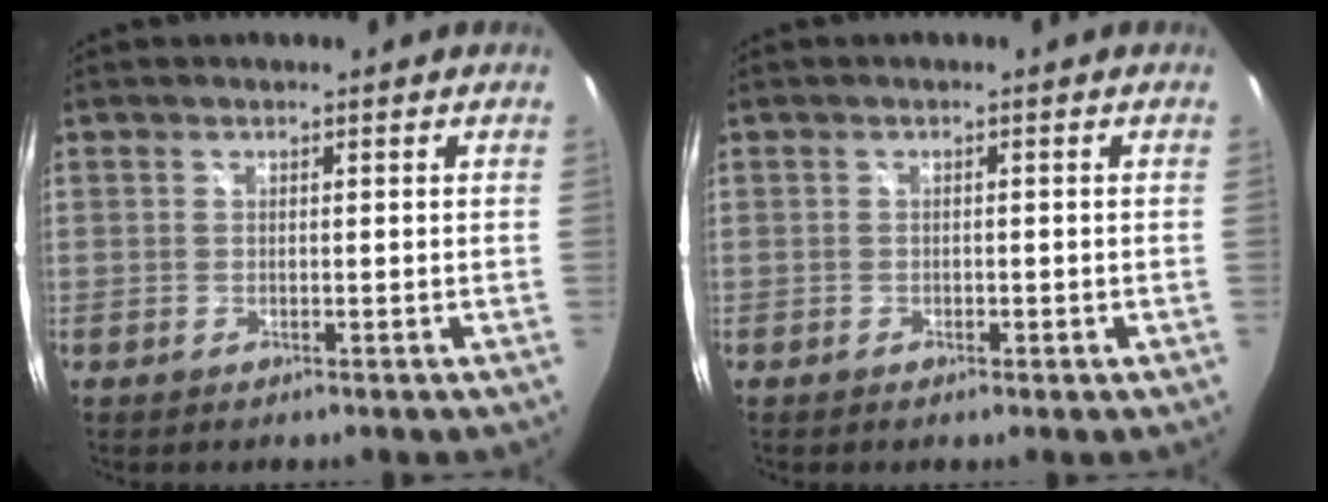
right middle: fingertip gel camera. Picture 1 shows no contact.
{"total": 0.7, "force": [-0.1, 0.5, 0.5], "torque": [-0.006, 0.000, -0.002]}